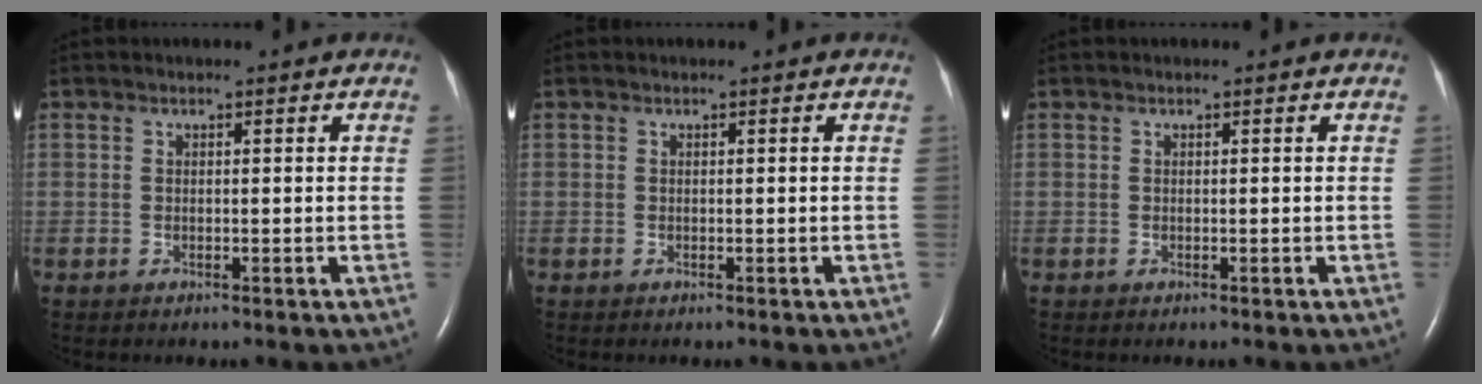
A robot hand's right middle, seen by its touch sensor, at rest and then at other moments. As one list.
[{"total": 0.0}, {"total": 0.0}]